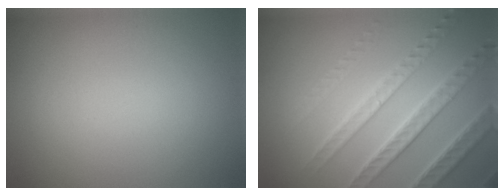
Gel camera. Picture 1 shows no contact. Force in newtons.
{"total": 5.8, "press": 4.8, "slide": 3.3}